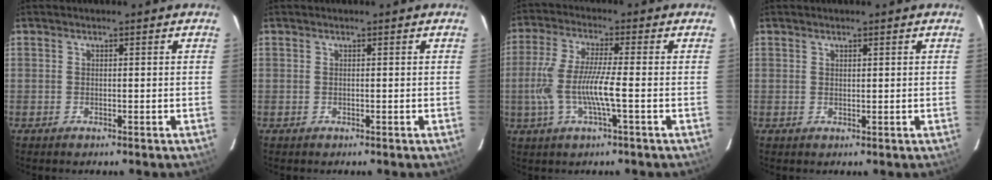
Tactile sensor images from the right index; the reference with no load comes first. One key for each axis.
{"total": 0.0}
{"total": 9.9, "fx": -2.3, "fy": 0.7, "fz": 9.6, "tx": -0.201, "ty": -0.005, "tz": -0.041}
{"total": 0.6, "fx": 0.5, "fy": 0.3, "fz": 0.3, "tx": -0.004, "ty": 0.001, "tz": 0.010}